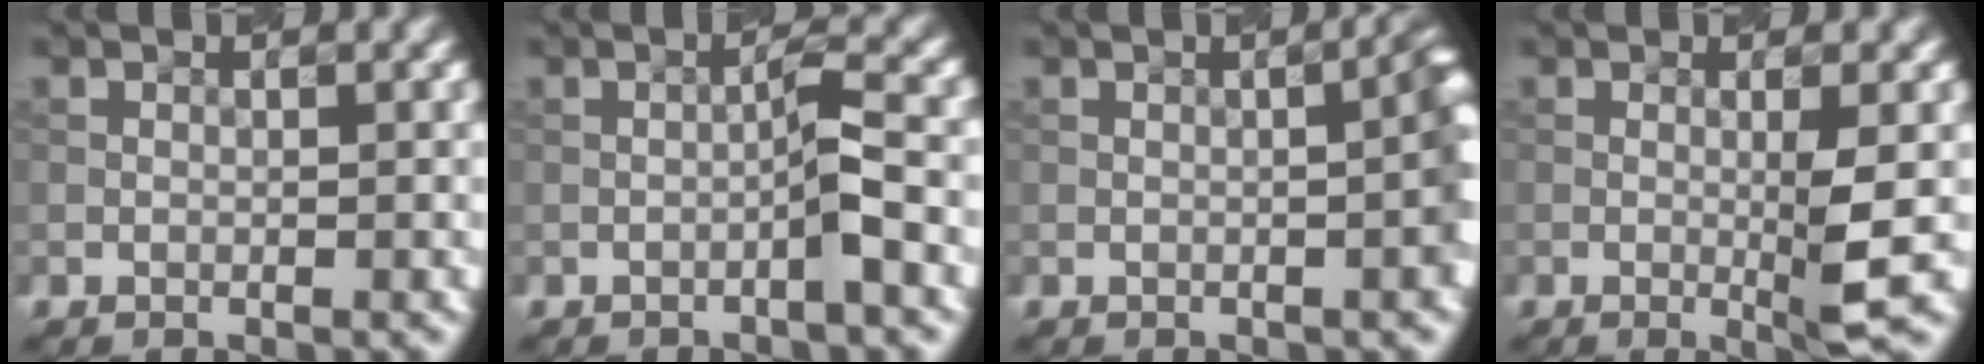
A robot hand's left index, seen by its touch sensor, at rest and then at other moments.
{"total": 2.2, "force": [-0.8, 0.0, 2.1], "torque": [-0.035, 0.014, -0.019]}
{"total": 3.8, "force": [-0.3, 0.9, 3.7], "torque": [-0.038, 0.013, -0.002]}
{"total": 3.3, "force": [-0.1, 0.4, 3.2], "torque": [-0.051, -0.008, -0.005]}